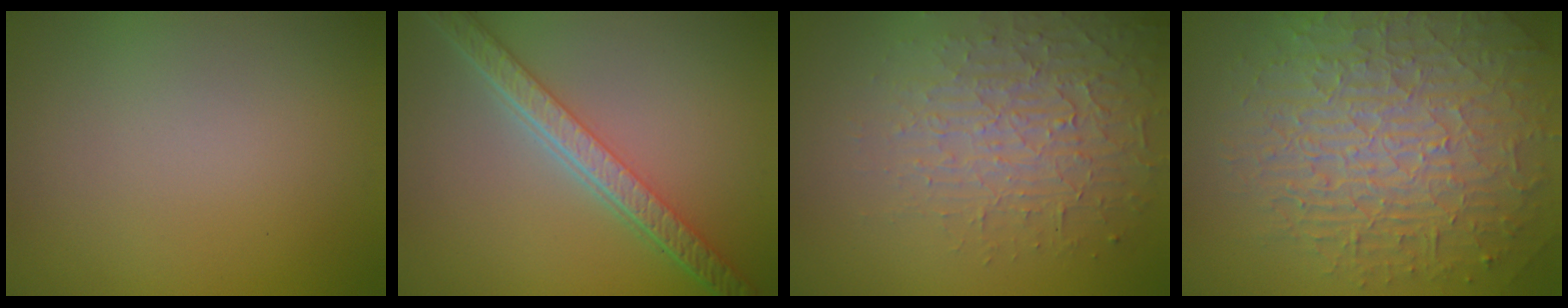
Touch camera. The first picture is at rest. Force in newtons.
{"total": 5.8, "press": 4.5, "slide": 3.7}
{"total": 3.7, "press": 3.4, "slide": 1.5}
{"total": 9.8, "press": 6.4, "slide": 7.4}